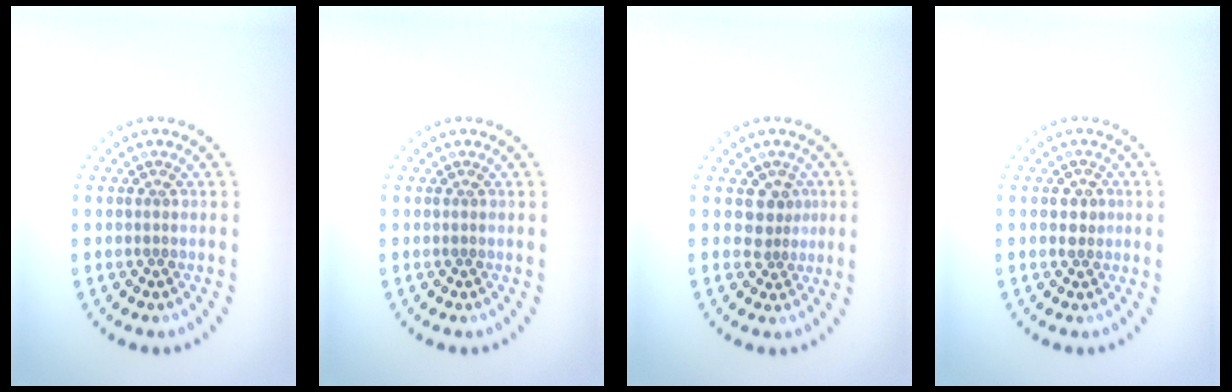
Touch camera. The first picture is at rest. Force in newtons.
{"total": 0.0}
{"total": 2.2, "press": 1.7, "slide": 1.4}
{"total": 1.2, "press": 1.2, "slide": 0.2}